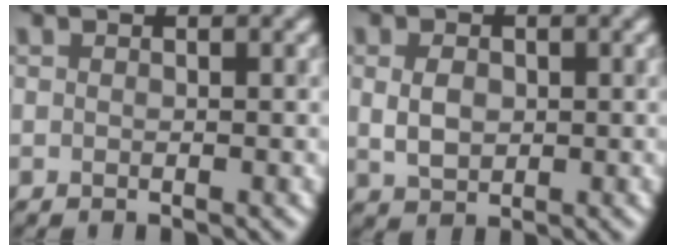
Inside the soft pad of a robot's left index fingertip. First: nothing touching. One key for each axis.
{"total": 2.6, "fx": 0.2, "fy": 1.9, "fz": 1.7, "tx": -0.037, "ty": 0.000, "tz": 0.005}